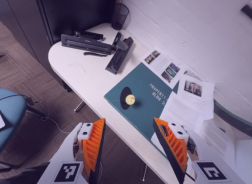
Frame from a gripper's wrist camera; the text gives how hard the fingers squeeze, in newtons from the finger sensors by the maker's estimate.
{"total": 0.0}